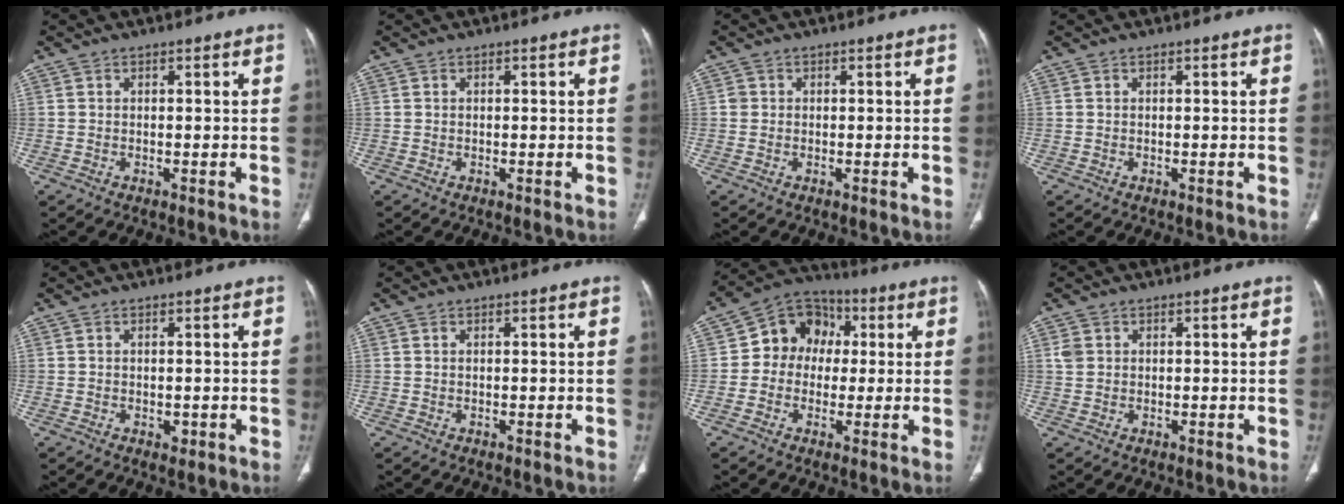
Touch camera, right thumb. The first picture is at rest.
{"total": 0.0}
{"total": 0.9, "force": [0.1, 0.9, 0.2], "torque": [0.003, 0.003, 0.001]}
{"total": 0.0}
{"total": 1.3, "force": [-0.3, 0.9, 0.8], "torque": [-0.007, -0.001, -0.001]}
{"total": 0.0}
{"total": 10.8, "force": [1.0, 9.4, 5.3], "torque": [-0.046, 0.023, 0.001]}
{"total": 1.9, "force": [0.6, 1.6, 0.8], "torque": [-0.014, 0.001, 0.014]}